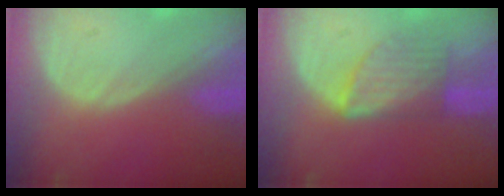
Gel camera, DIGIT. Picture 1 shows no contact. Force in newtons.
{"total": 6.0, "press": 5.9, "slide": 0.7}